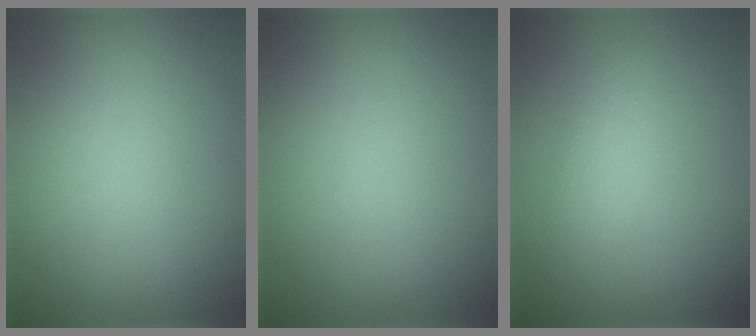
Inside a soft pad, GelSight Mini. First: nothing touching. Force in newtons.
{"total": 0.0}
{"total": 1.9, "press": 1.9, "slide": 0.1}